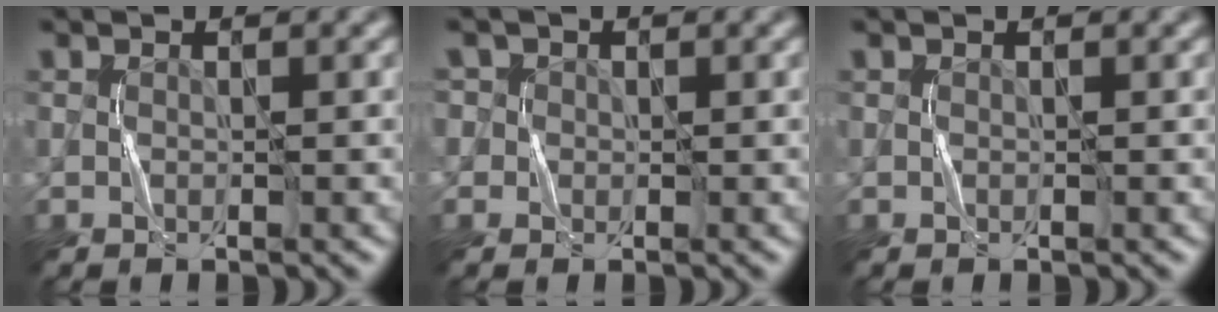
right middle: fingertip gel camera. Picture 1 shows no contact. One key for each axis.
{"total": 2.4, "fx": 0.8, "fy": 2.1, "fz": 0.7, "tx": -0.002, "ty": 0.011, "tz": 0.000}
{"total": 0.0}